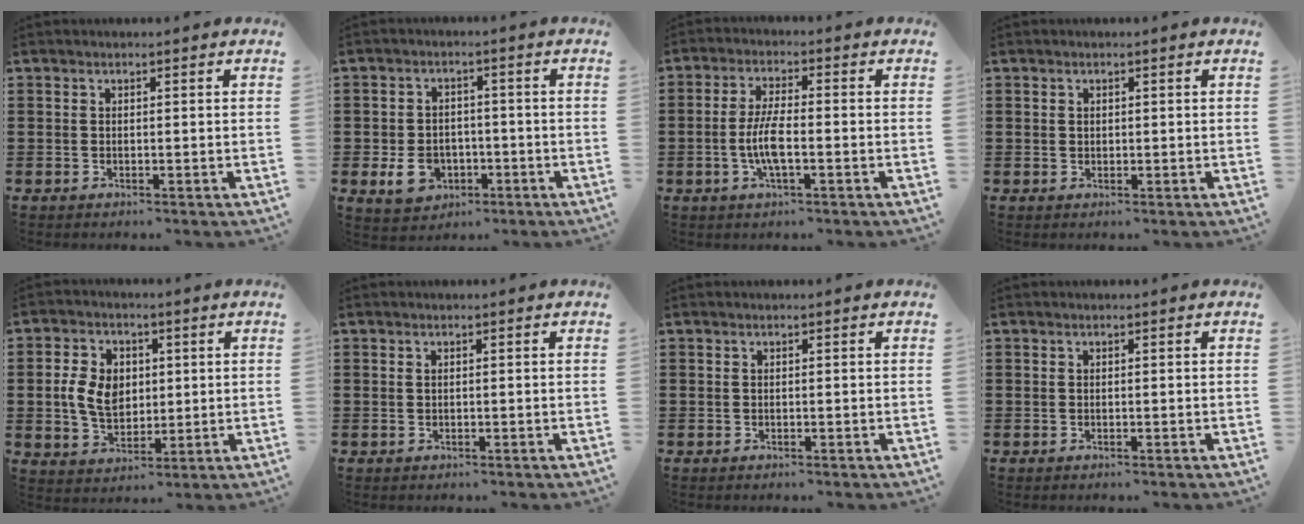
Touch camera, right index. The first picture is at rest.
{"total": 5.9, "force": [-2.0, 4.4, 3.3], "torque": [-0.082, 0.003, -0.040]}
{"total": 5.7, "force": [-1.4, 1.5, 5.3], "torque": [-0.119, -0.005, -0.034]}
{"total": 0.7, "force": [0.3, 0.6, 0.3], "torque": [-0.007, 0.002, 0.006]}
{"total": 7.5, "force": [0.6, 5.4, 5.1], "torque": [-0.130, 0.010, 0.005]}
{"total": 0.5, "force": [0.1, 0.2, 0.5], "torque": [-0.011, 0.000, 0.002]}
{"total": 0.0}
{"total": 0.0}